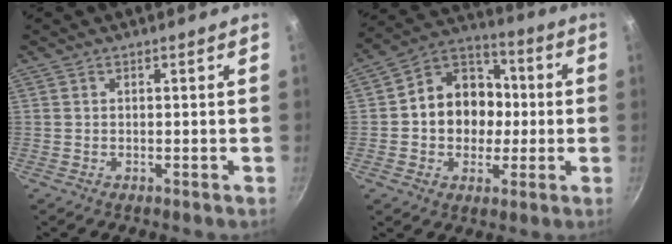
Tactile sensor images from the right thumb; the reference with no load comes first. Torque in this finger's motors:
{"motor_torque": [-0.39, 0.85, 0.08, 0.05, 0.08]}